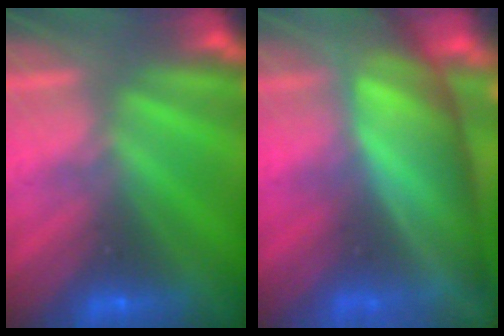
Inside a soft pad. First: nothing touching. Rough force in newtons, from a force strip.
{"total": 10.8}